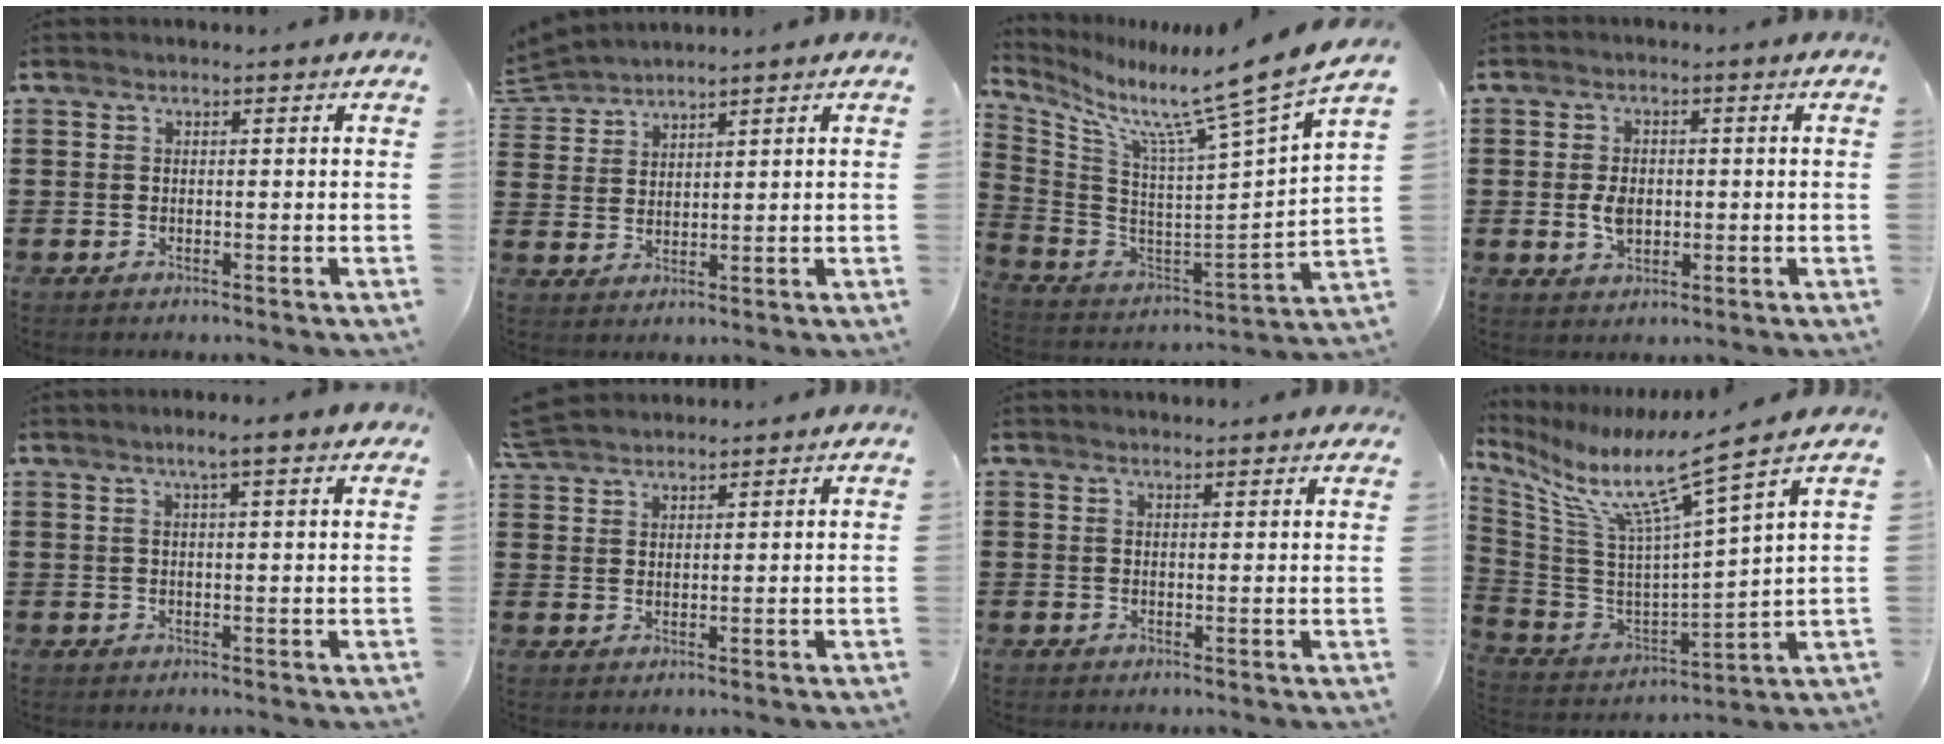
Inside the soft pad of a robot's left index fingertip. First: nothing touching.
{"total": 2.9, "force": [2.8, 0.4, -0.5], "torque": [-0.003, -0.009, 0.053]}
{"total": 10.7, "force": [9.0, -1.0, 5.8], "torque": [-0.131, -0.084, 0.134]}
{"total": 3.8, "force": [-0.2, 2.5, 2.8], "torque": [-0.055, 0.001, -0.008]}
{"total": 2.9, "force": [1.8, 0.0, 2.3], "torque": [-0.049, 0.004, 0.030]}
{"total": 3.8, "force": [3.7, 0.9, 0.6], "torque": [-0.023, -0.002, 0.072]}
{"total": 1.6, "force": [1.5, 0.1, 0.4], "torque": [-0.010, 0.002, 0.029]}
{"total": 10.6, "force": [7.7, -0.3, 7.2], "torque": [-0.172, -0.062, 0.118]}